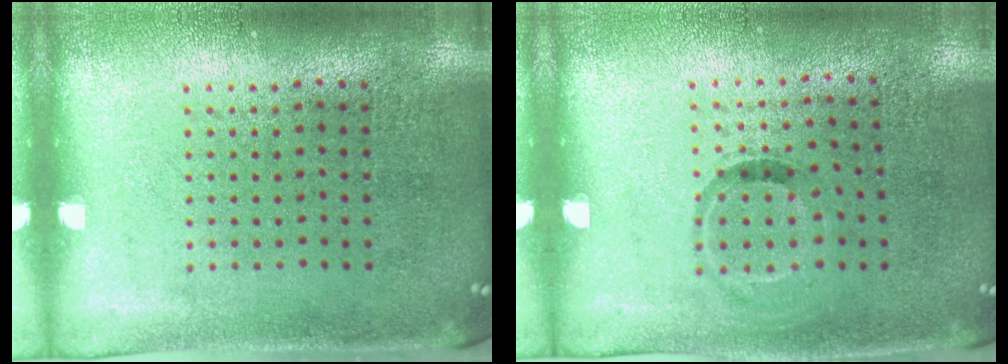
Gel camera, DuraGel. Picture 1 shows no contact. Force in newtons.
{"total": 0.8, "press": 0.5, "slide": 0.6}